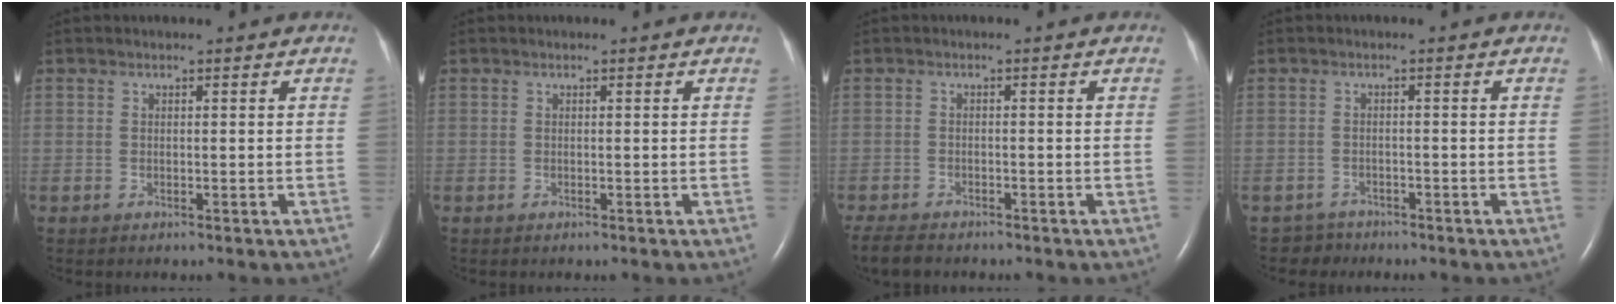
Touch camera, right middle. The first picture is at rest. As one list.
[{"total": 0.0}, {"total": 4.7, "force": [-4.1, 1.4, 1.8], "torque": [-0.035, -0.012, -0.066]}, {"total": 2.2, "force": [-1.8, 0.9, -1.0], "torque": [0.013, 0.001, -0.031]}]